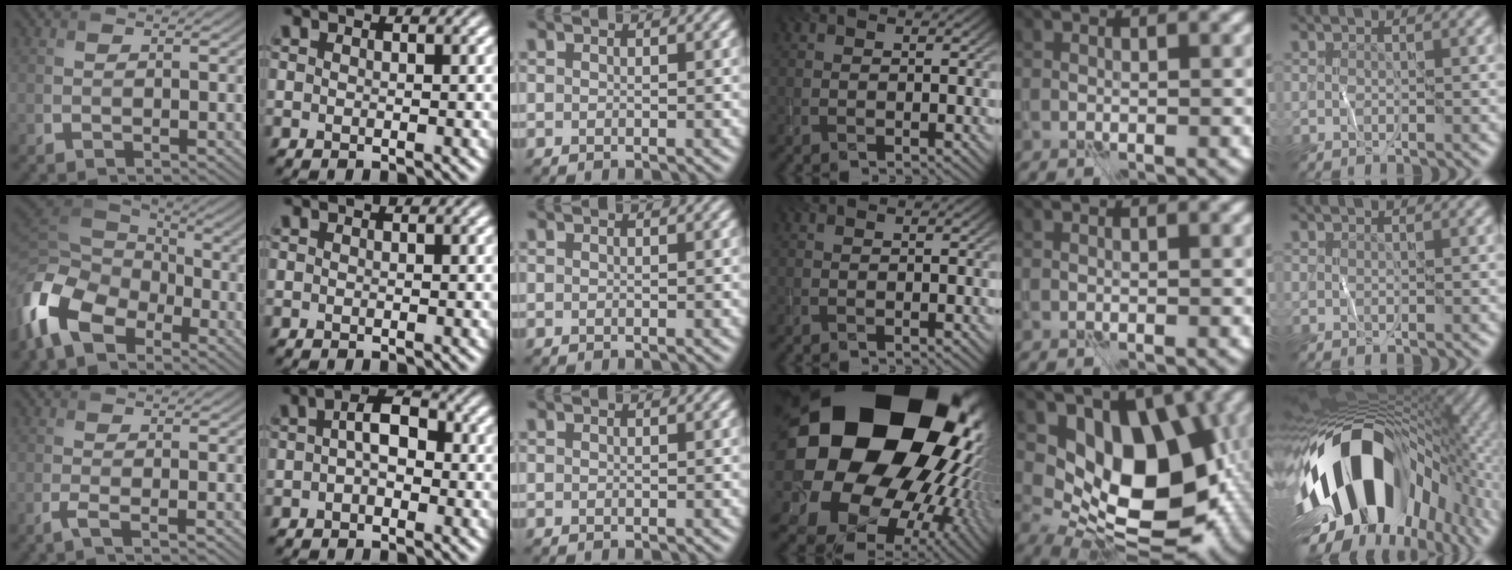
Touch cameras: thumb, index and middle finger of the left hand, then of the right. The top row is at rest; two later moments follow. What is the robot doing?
{"motion": "wipe", "object": "whiteboard"}